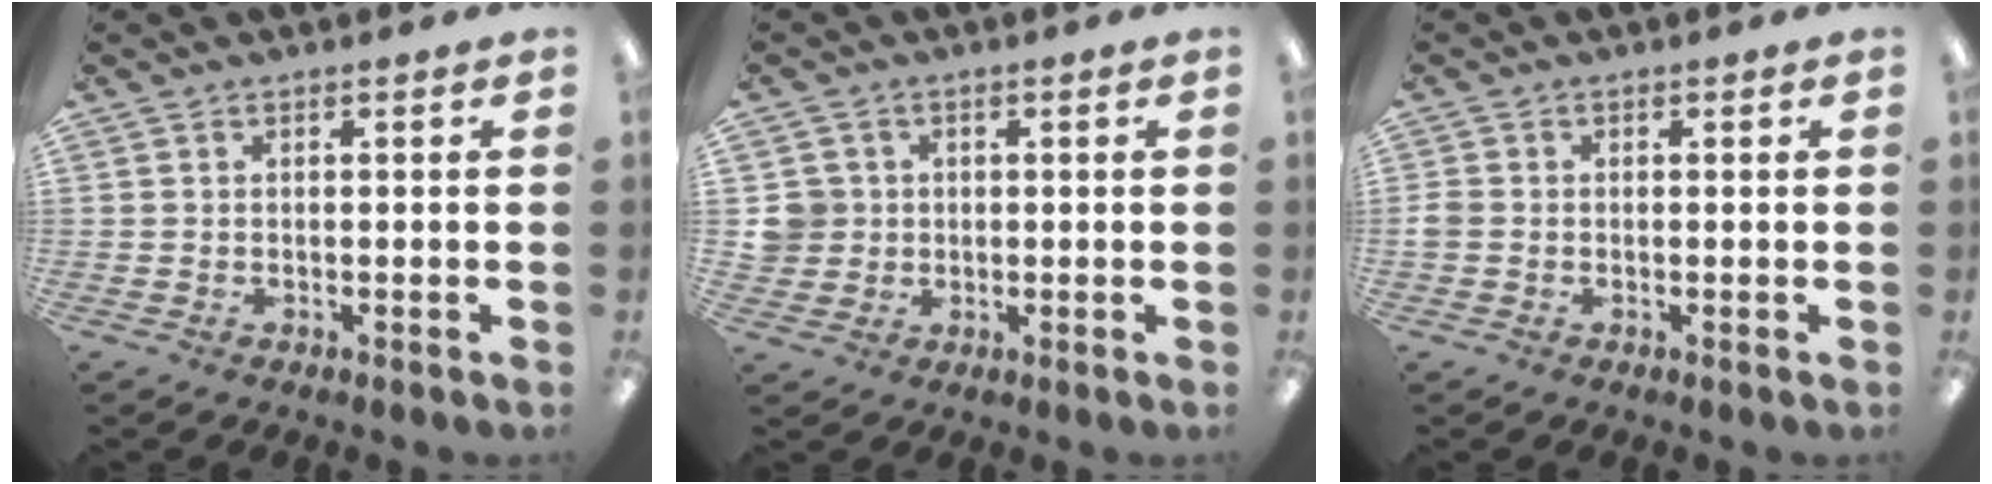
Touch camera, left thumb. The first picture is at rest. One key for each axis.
{"total": 5.0, "fx": 0.6, "fy": 4.9, "fz": 0.8, "tx": -0.020, "ty": 0.010, "tz": 0.013}
{"total": 1.6, "fx": -0.3, "fy": 1.4, "fz": 0.7, "tx": -0.011, "ty": 0.005, "tz": -0.006}